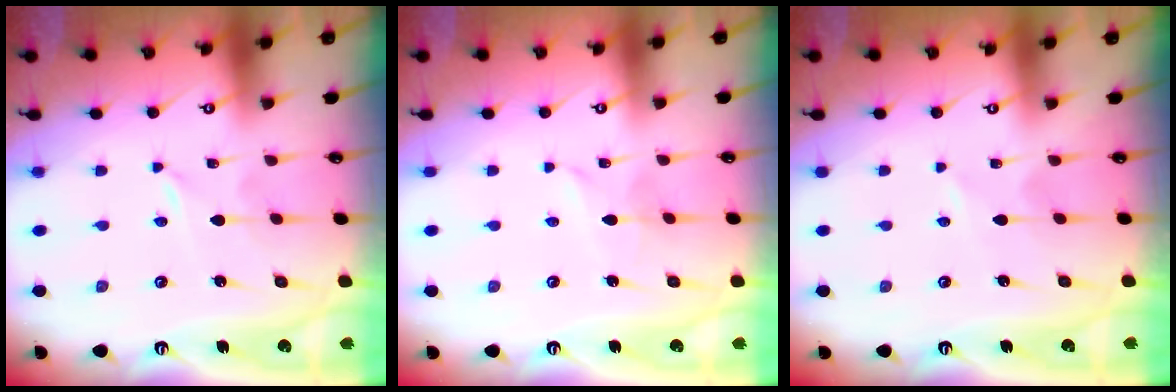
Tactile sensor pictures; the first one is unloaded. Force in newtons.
{"total": 1.5, "press": 1.4, "slide": 0.2}
{"total": 1.6, "press": 1.6, "slide": 0.2}